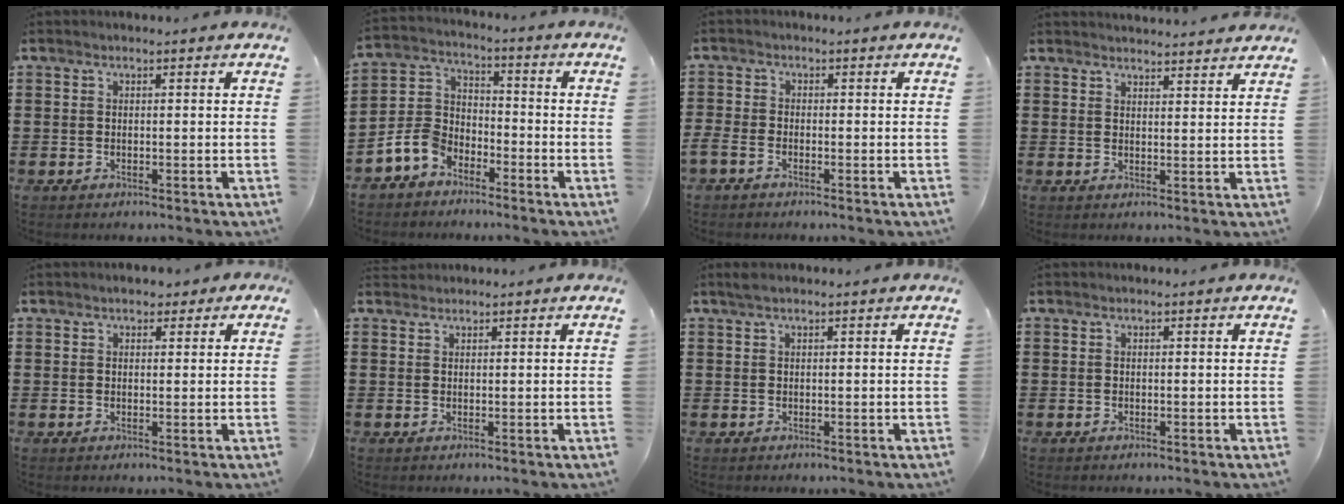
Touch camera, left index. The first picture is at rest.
{"total": 6.4, "force": [-4.5, 4.0, 2.4], "torque": [-0.082, 0.007, -0.096]}
{"total": 1.7, "force": [-1.4, 0.5, 0.8], "torque": [-0.031, -0.002, -0.032]}
{"total": 2.4, "force": [2.4, -0.1, -0.2], "torque": [0.003, -0.012, 0.044]}
{"total": 1.8, "force": [1.1, 1.1, 0.8], "torque": [-0.012, 0.005, 0.018]}
{"total": 1.0, "force": [0.9, 0.2, 0.0], "torque": [-0.002, 0.001, 0.019]}
{"total": 0.7, "force": [0.4, 0.0, 0.5], "torque": [-0.010, 0.001, 0.007]}
{"total": 0.0}